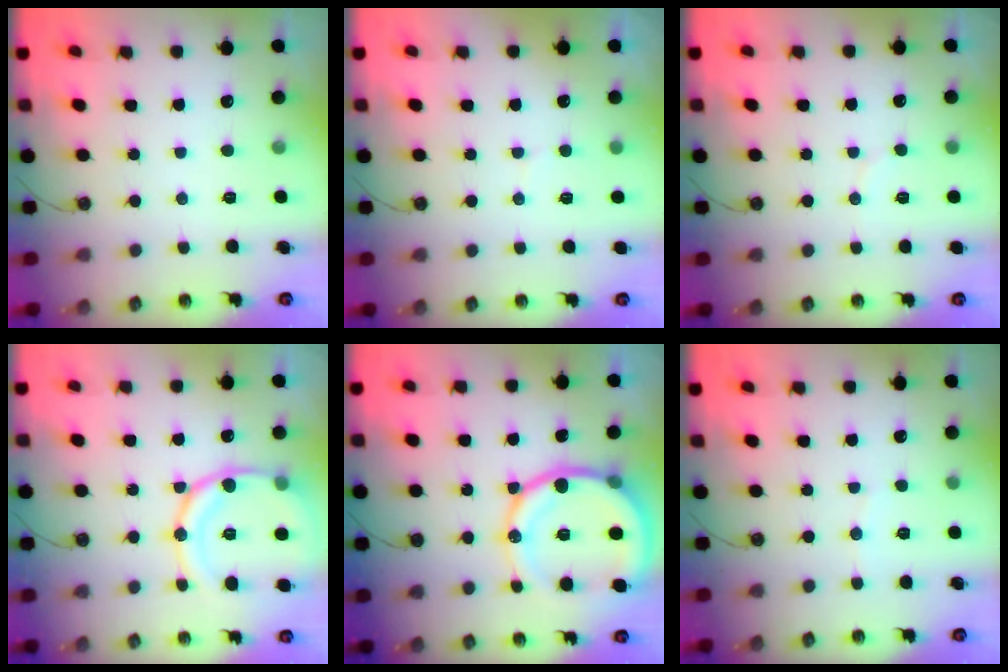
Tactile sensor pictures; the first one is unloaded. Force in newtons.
{"total": 3.2, "press": 2.8, "slide": 1.5}
{"total": 2.9, "press": 2.9, "slide": 0.3}
{"total": 16.6, "press": 16.5, "slide": 1.9}
{"total": 19.4, "press": 19.0, "slide": 3.6}
{"total": 3.2, "press": 3.2, "slide": 0.4}